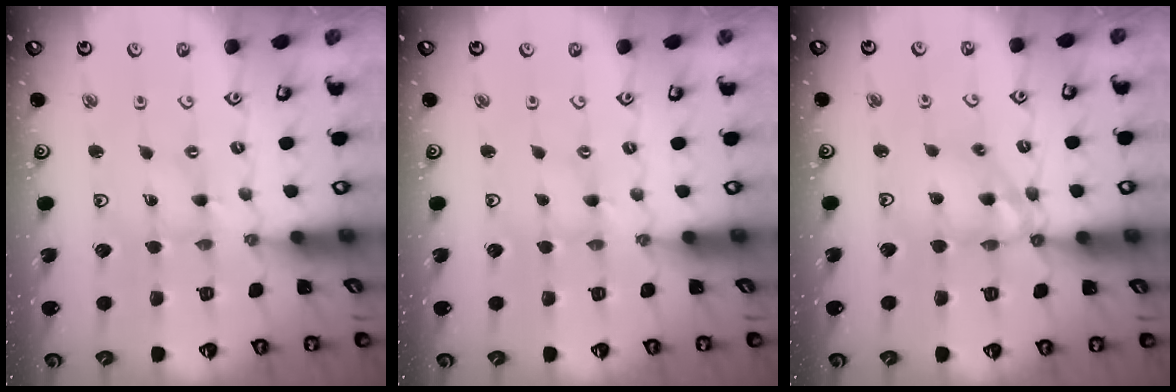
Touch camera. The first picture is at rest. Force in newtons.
{"total": 0.0}
{"total": 11.7, "press": 11.7, "slide": 1.0}